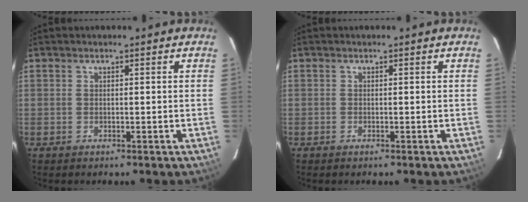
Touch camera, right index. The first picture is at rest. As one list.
[{"total": 0.0}]